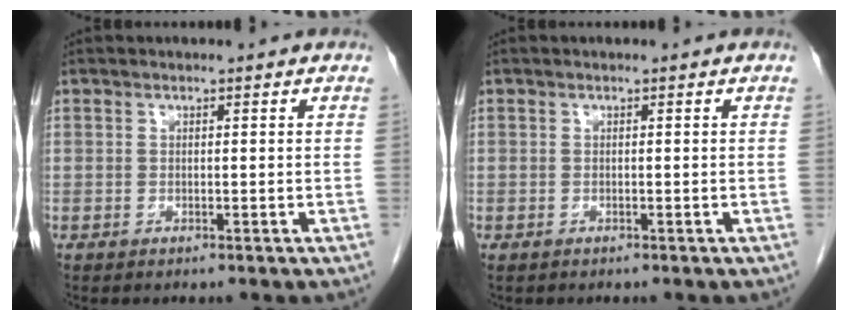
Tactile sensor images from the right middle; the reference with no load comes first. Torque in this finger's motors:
{"motor_torque": [1.38, -0.76, 1.05, 0.21]}